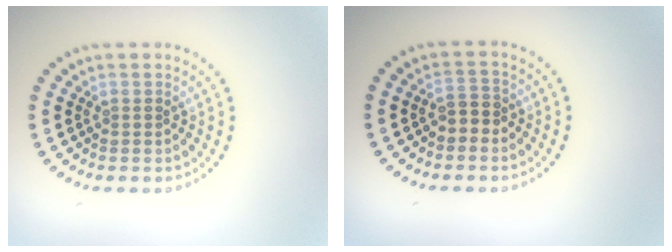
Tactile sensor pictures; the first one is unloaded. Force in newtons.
{"total": 1.7, "press": 1.6, "slide": 0.8}